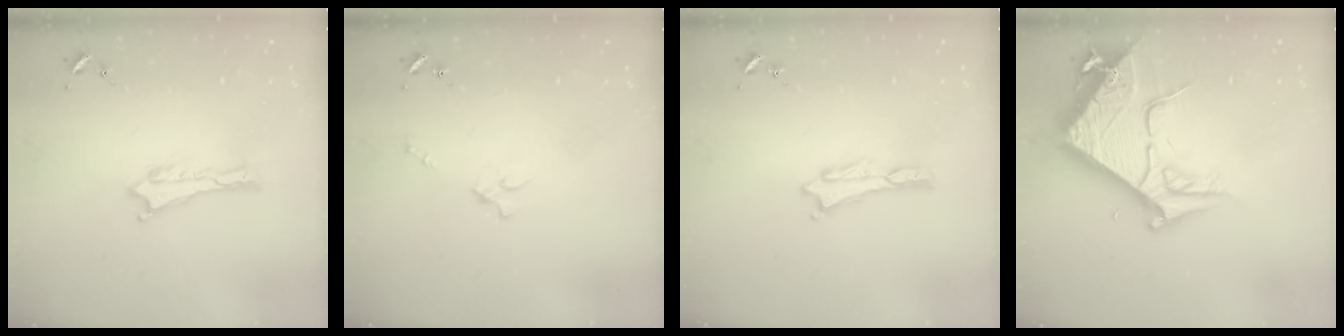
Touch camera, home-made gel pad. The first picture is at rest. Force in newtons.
{"total": 2.3, "press": 2.2, "slide": 0.3}
{"total": 0.0}
{"total": 10.5, "press": 10.5, "slide": 1.0}